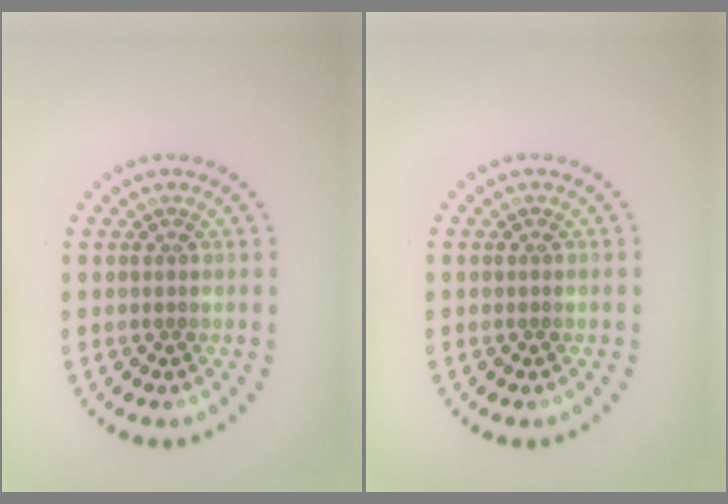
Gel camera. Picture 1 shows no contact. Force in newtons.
{"total": 0.0}